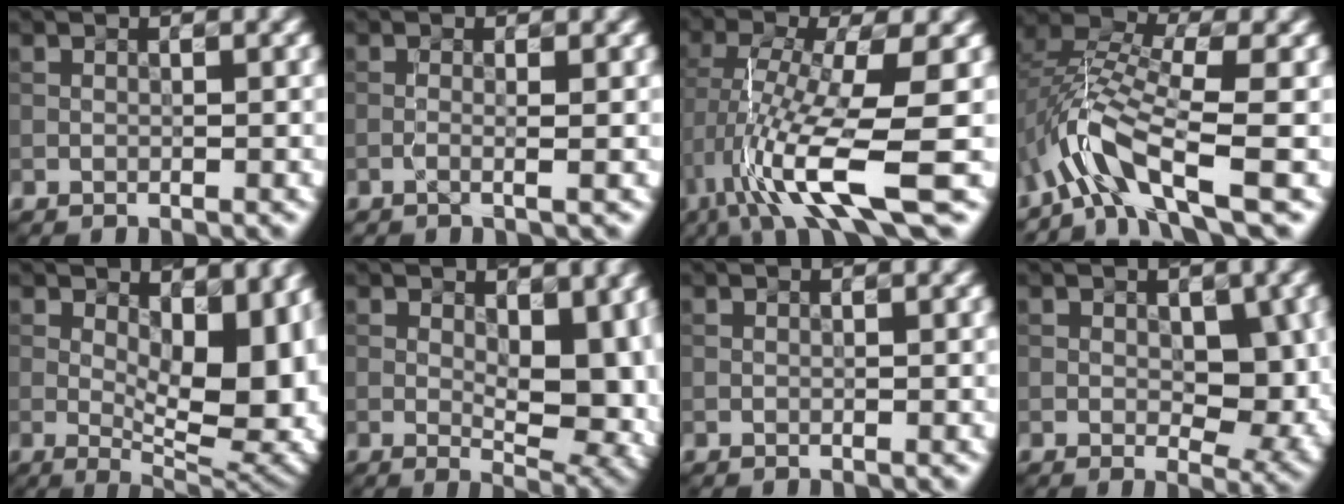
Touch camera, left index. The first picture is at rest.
{"total": 1.8, "force": [-0.1, 0.7, 1.7], "torque": [-0.016, -0.001, -0.017]}
{"total": 9.8, "force": [-3.7, 2.0, 8.9], "torque": [-0.174, -0.005, -0.066]}
{"total": 6.7, "force": [-3.4, 2.0, 5.5], "torque": [-0.109, 0.009, -0.076]}
{"total": 11.0, "force": [1.0, 5.4, 9.5], "torque": [-0.098, -0.004, 0.015]}
{"total": 9.5, "force": [1.0, 4.8, 8.2], "torque": [-0.116, -0.016, 0.024]}
{"total": 0.0}
{"total": 5.8, "force": [0.3, 3.2, 4.8], "torque": [-0.063, -0.010, 0.011]}